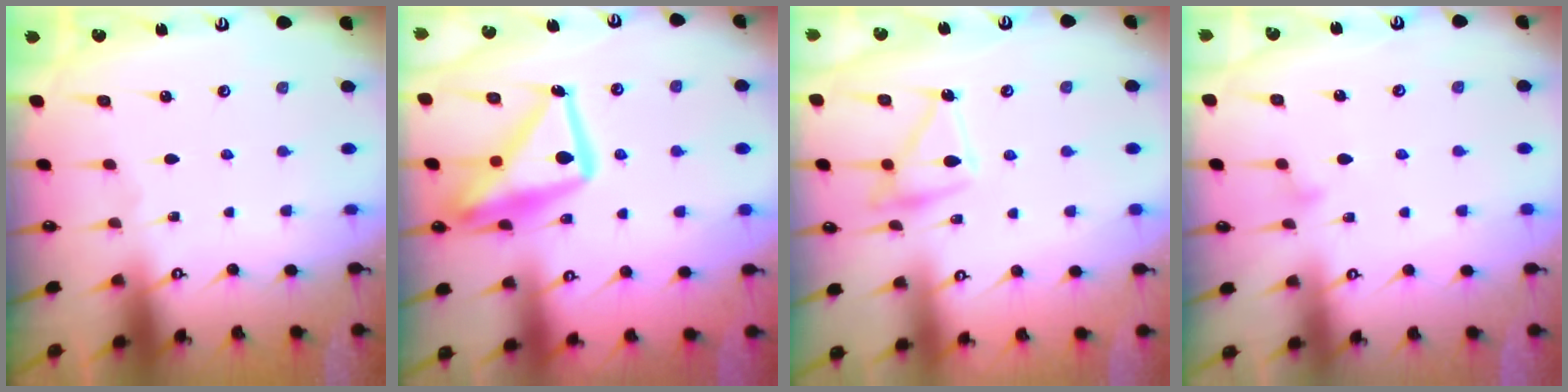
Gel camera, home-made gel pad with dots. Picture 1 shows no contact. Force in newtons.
{"total": 19.3, "press": 19.2, "slide": 2.0}
{"total": 14.1, "press": 14.1, "slide": 0.9}
{"total": 7.1, "press": 7.1, "slide": 0.3}